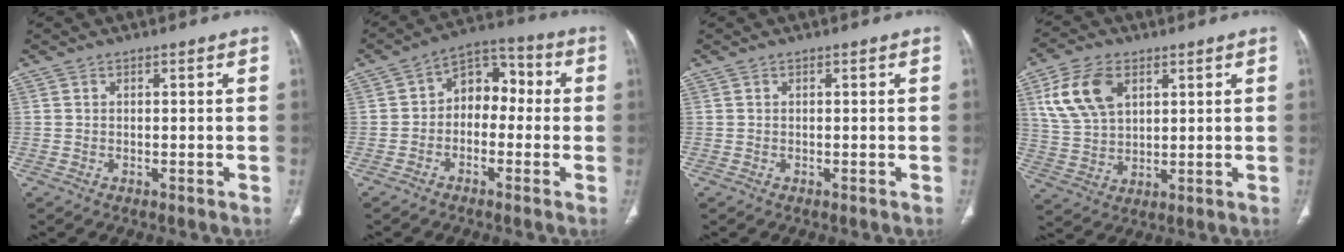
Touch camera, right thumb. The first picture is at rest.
{"total": 8.6, "force": [-0.6, 6.3, 5.9], "torque": [-0.049, 0.041, -0.028]}
{"total": 0.0}
{"total": 11.6, "force": [4.7, 7.2, 7.8], "torque": [-0.143, -0.008, 0.097]}